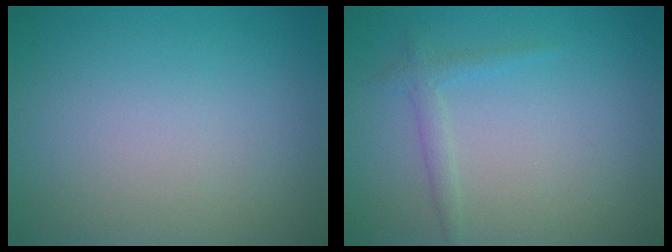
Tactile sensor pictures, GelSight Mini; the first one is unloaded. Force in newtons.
{"total": 1.3, "press": 1.3, "slide": 0.0}